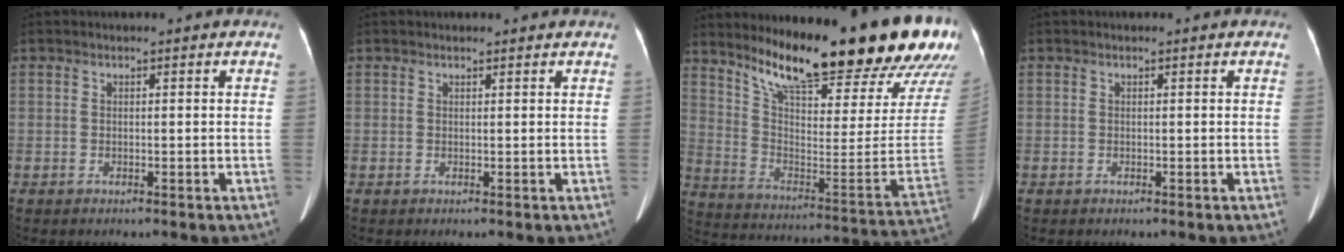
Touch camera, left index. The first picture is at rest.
{"total": 2.0, "force": [1.9, 0.3, 0.7], "torque": [-0.009, 0.002, 0.019]}
{"total": 28.1, "force": [23.4, 2.6, 15.3], "torque": [-0.247, -0.108, 0.325]}
{"total": 0.0}